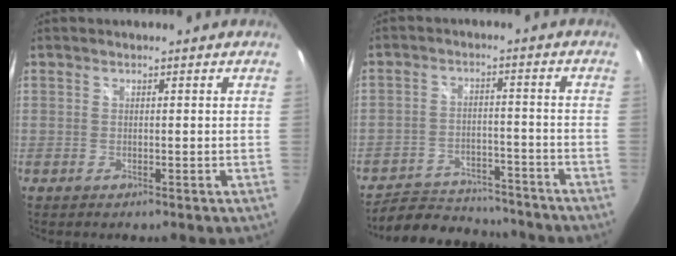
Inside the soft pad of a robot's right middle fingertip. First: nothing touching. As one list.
[{"total": 14.6, "force": [-13.0, 4.6, 4.7], "torque": [-0.108, 0.010, -0.183]}]